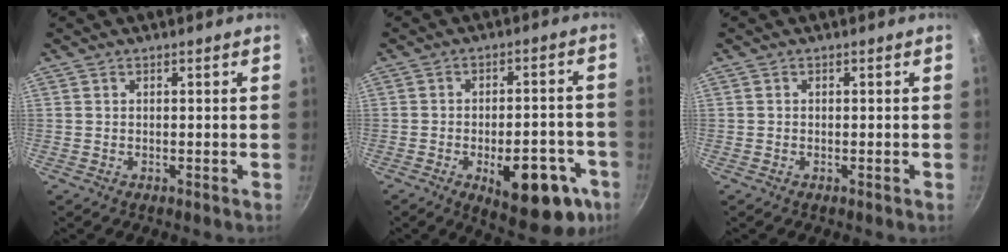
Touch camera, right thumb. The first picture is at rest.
{"total": 17.6, "force": [-6.9, 8.1, 14.0], "torque": [-0.139, 0.021, -0.081]}
{"total": 0.0}